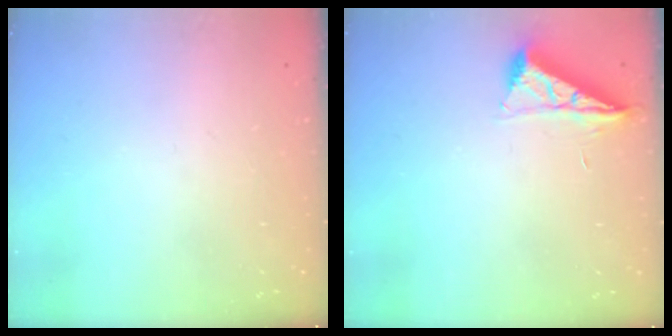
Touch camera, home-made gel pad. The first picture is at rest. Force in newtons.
{"total": 6.5, "press": 6.4, "slide": 0.9}